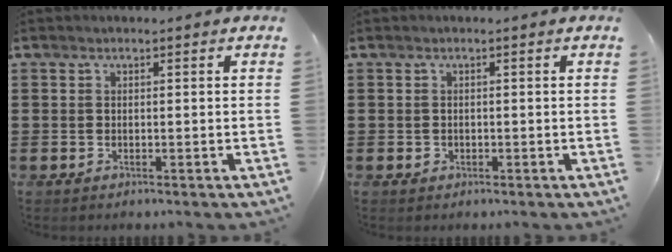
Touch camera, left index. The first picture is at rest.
{"total": 0.6, "force": [0.0, 0.6, 0.1], "torque": [-0.004, 0.005, -0.001]}